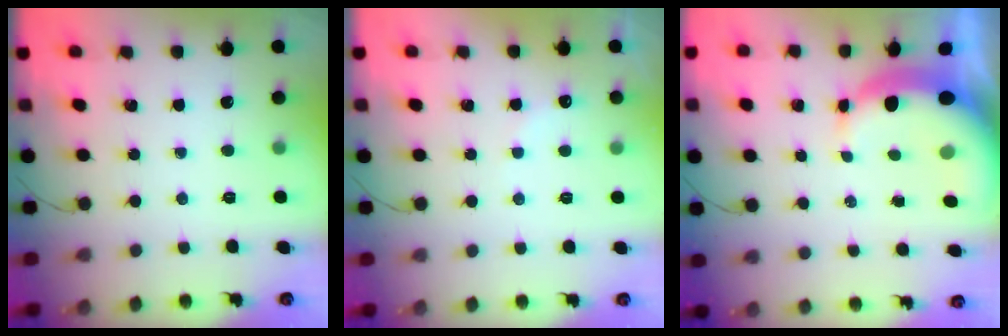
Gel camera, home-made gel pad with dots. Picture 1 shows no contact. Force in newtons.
{"total": 6.4, "press": 6.3, "slide": 1.2}
{"total": 8.8, "press": 8.6, "slide": 1.7}